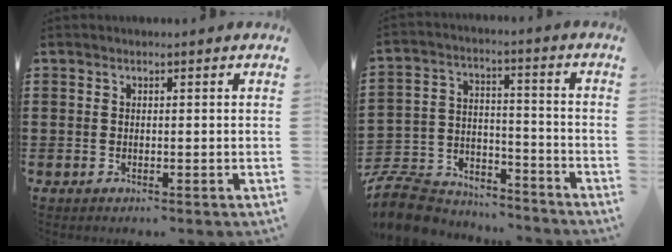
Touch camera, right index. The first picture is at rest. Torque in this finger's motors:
{"motor_torque": [-1.33, 0.81, -1.05, -0.21]}